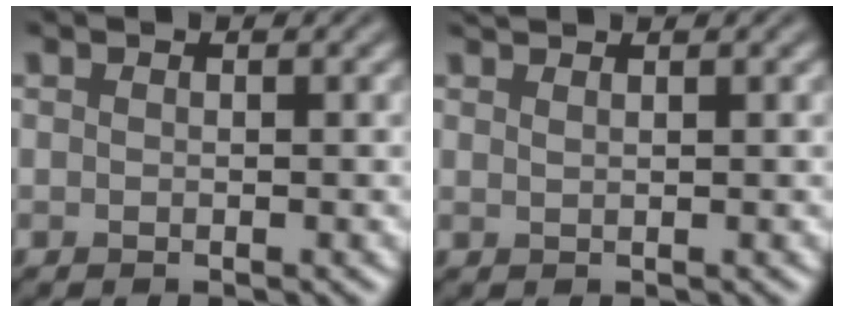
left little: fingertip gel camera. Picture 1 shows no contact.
{"total": 1.0, "force": [1.0, -0.2, 0.3], "torque": [-0.008, 0.005, 0.019]}